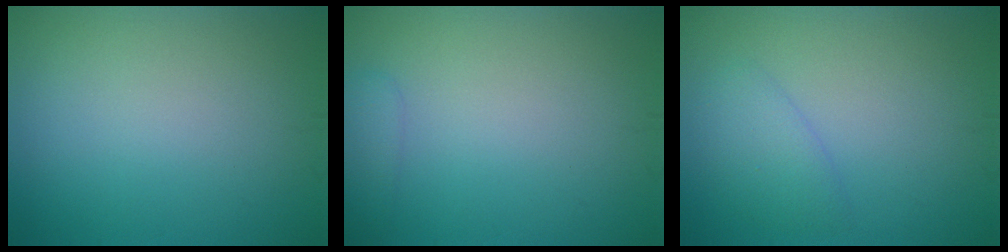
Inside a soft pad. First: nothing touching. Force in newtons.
{"total": 1.5, "press": 1.5, "slide": 0.1}
{"total": 2.0, "press": 2.0, "slide": 0.2}